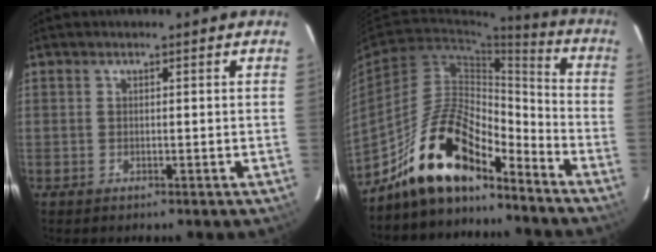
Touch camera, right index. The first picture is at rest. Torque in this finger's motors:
{"motor_torque": [0.84, -0.80, 1.05, 0.21]}